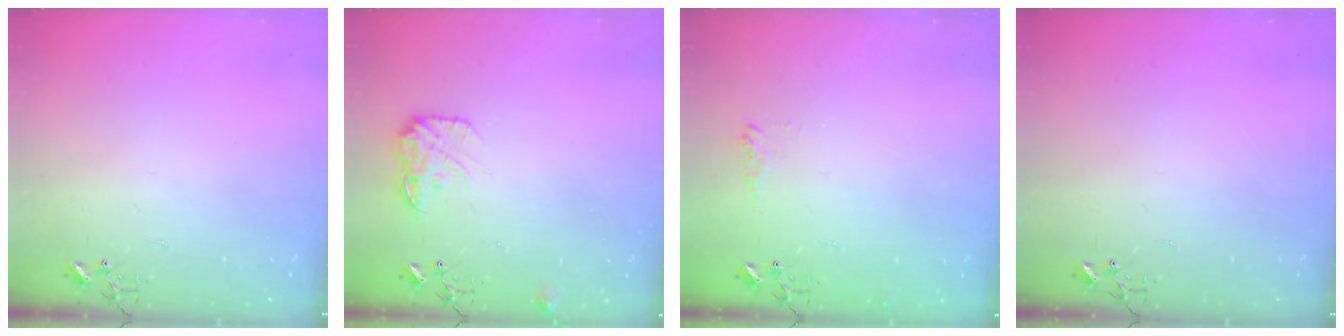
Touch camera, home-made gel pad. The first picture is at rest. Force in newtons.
{"total": 10.7, "press": 10.7, "slide": 0.4}
{"total": 7.2, "press": 7.1, "slide": 1.0}
{"total": 0.0}